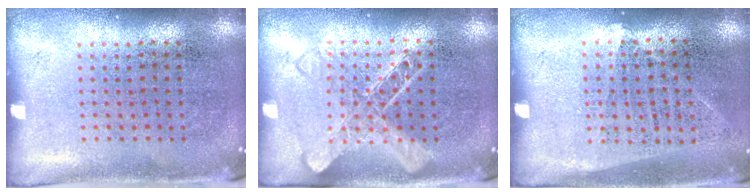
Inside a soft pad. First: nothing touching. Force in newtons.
{"total": 1.6, "press": 1.6, "slide": 0.4}
{"total": 1.0, "press": 0.8, "slide": 0.5}